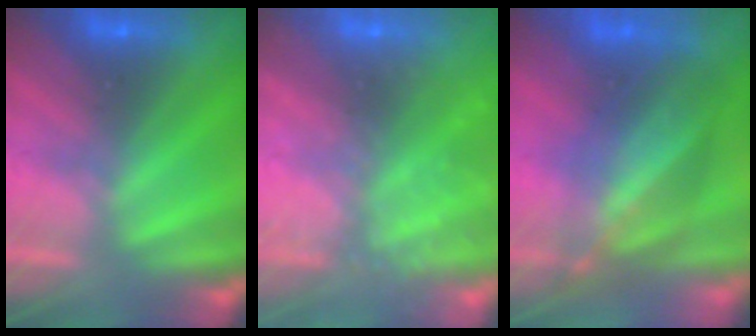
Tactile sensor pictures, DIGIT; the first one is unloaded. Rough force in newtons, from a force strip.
{"total": 6.7}
{"total": 7.8}